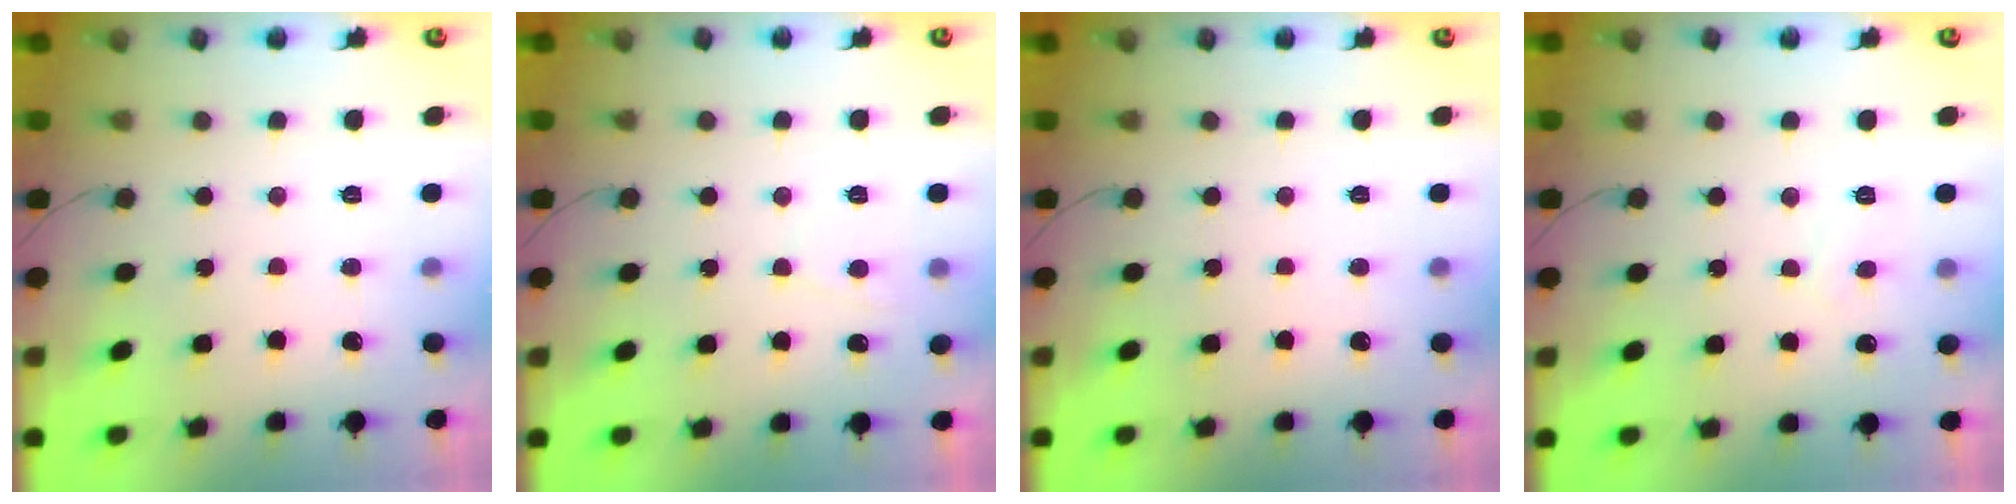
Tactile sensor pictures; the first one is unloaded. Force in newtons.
{"total": 3.2, "press": 3.2, "slide": 0.4}
{"total": 0.0}
{"total": 3.5, "press": 3.5, "slide": 0.3}